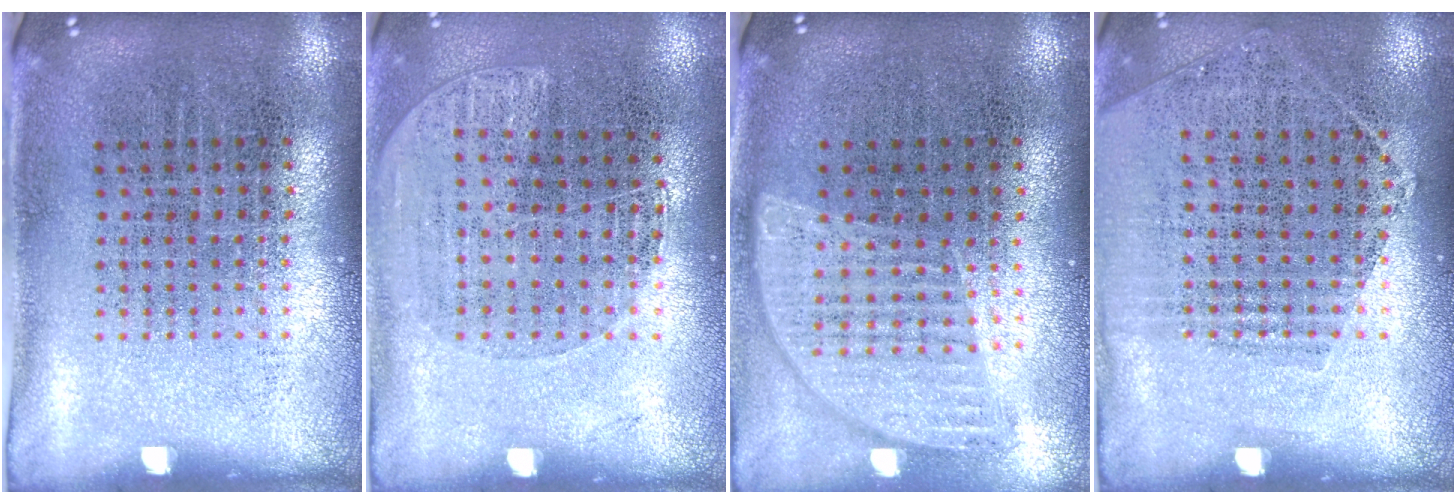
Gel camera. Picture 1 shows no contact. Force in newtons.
{"total": 1.1, "press": 1.1, "slide": 0.4}
{"total": 0.9, "press": 0.9, "slide": 0.0}
{"total": 1.2, "press": 1.0, "slide": 0.6}